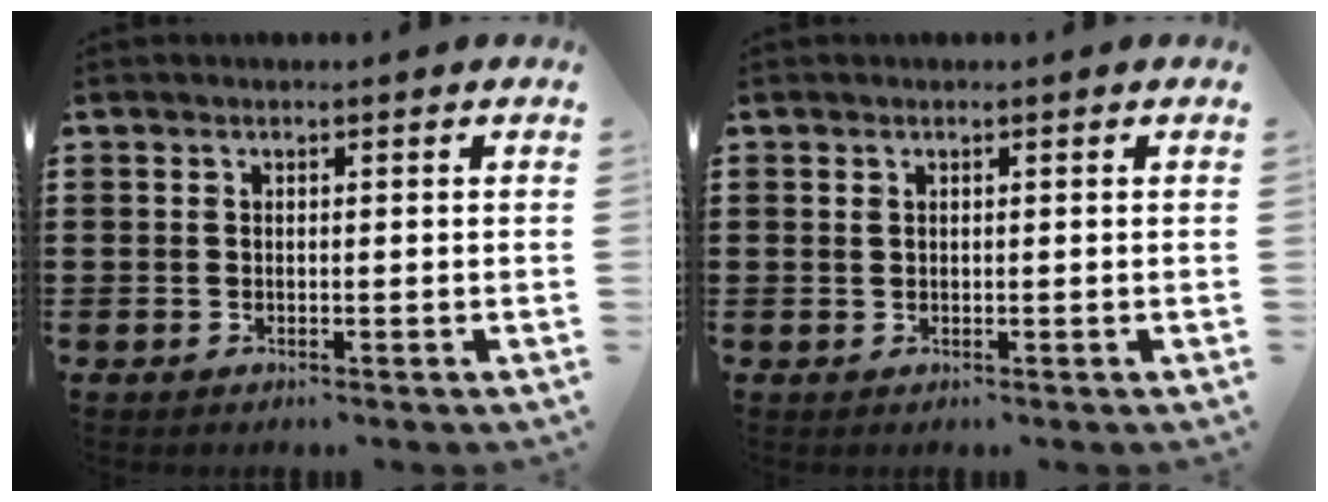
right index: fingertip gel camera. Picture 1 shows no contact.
{"total": 0.6, "force": [0.3, 0.4, 0.2], "torque": [-0.005, 0.003, 0.007]}